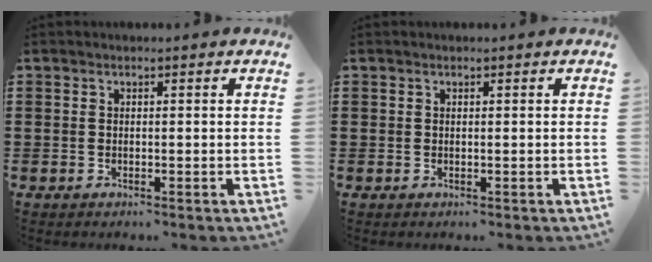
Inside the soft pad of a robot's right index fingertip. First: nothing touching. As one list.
[{"total": 0.0}]